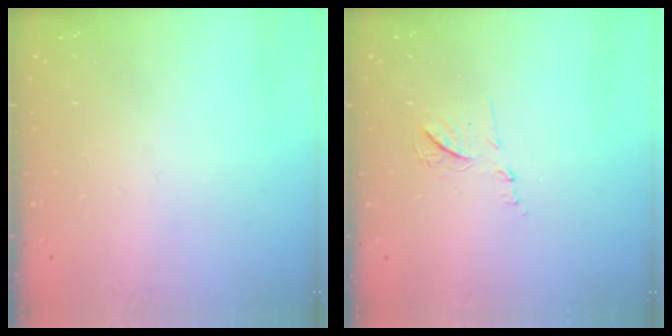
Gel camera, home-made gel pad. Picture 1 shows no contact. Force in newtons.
{"total": 7.6, "press": 7.6, "slide": 0.6}